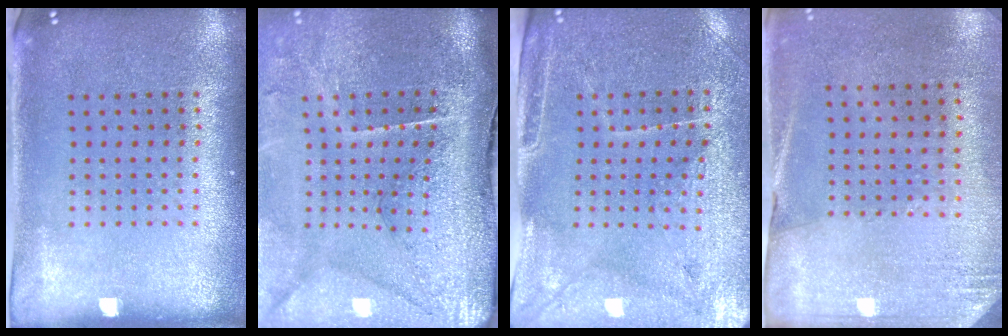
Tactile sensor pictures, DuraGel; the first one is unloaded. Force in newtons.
{"total": 4.8, "press": 3.8, "slide": 3.0}
{"total": 3.3, "press": 3.1, "slide": 1.1}
{"total": 2.6, "press": 2.3, "slide": 1.1}